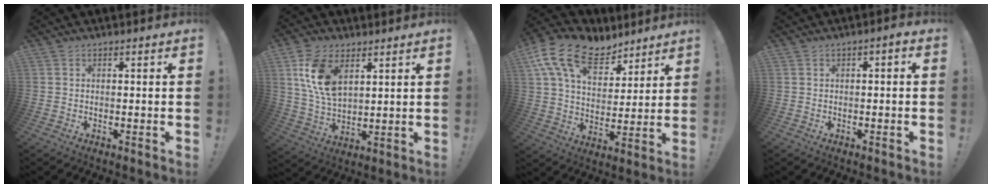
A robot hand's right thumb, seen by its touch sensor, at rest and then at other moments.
{"total": 12.8, "force": [5.9, 7.6, 8.6], "torque": [-0.176, -0.016, 0.109]}
{"total": 17.8, "force": [10.7, 10.0, 10.0], "torque": [-0.178, -0.056, 0.199]}
{"total": 1.7, "force": [-1.2, 0.6, 1.1], "torque": [-0.020, 0.010, -0.021]}